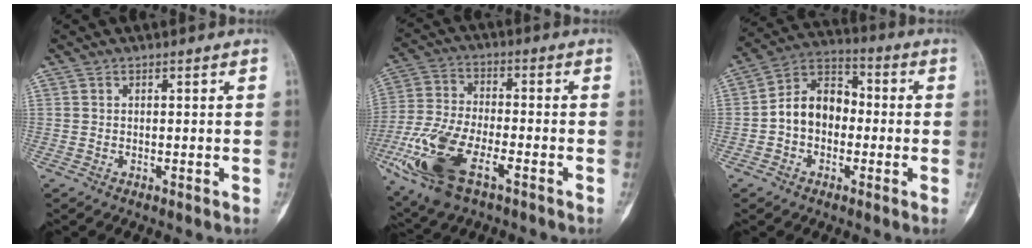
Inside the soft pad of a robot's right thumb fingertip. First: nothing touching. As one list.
[{"total": 16.8, "force": [-7.3, 7.5, 13.2], "torque": [-0.286, 0.007, -0.134]}, {"total": 10.5, "force": [-1.2, 7.9, 6.8], "torque": [-0.092, 0.038, -0.035]}]